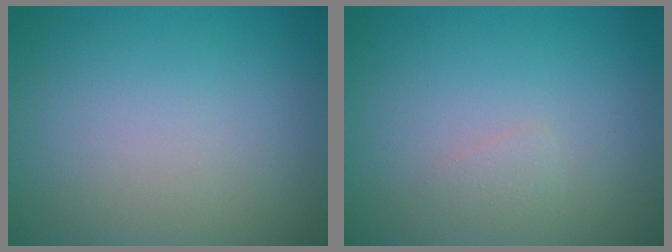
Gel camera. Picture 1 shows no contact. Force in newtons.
{"total": 0.7, "press": 0.7, "slide": 0.0}